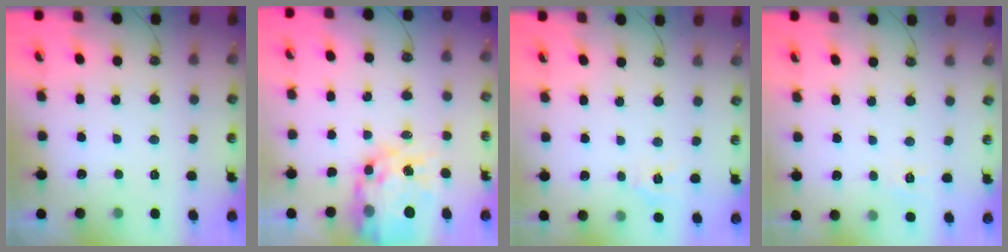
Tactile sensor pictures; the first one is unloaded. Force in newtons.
{"total": 17.0, "press": 17.0, "slide": 1.6}
{"total": 3.4, "press": 3.4, "slide": 0.3}
{"total": 2.7, "press": 2.7, "slide": 0.5}